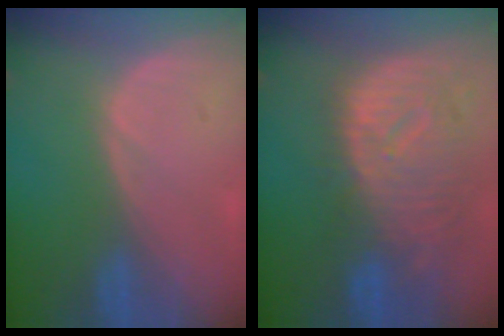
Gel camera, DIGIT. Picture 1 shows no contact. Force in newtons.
{"total": 12.2, "press": 10.5, "slide": 6.2}